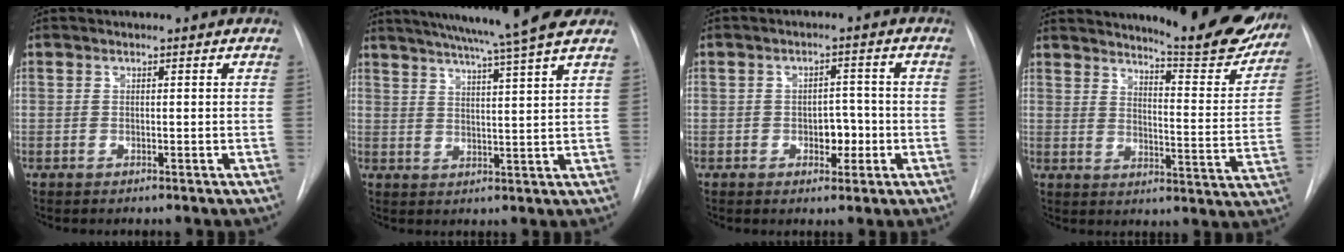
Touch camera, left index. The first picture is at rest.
{"total": 14.3, "force": [12.0, -1.3, 7.6], "torque": [-0.129, -0.002, 0.160]}
{"total": 4.0, "force": [-1.1, 2.4, 3.0], "torque": [-0.031, 0.007, -0.011]}
{"total": 18.8, "force": [17.0, 2.1, 7.8], "torque": [-0.101, -0.070, 0.208]}